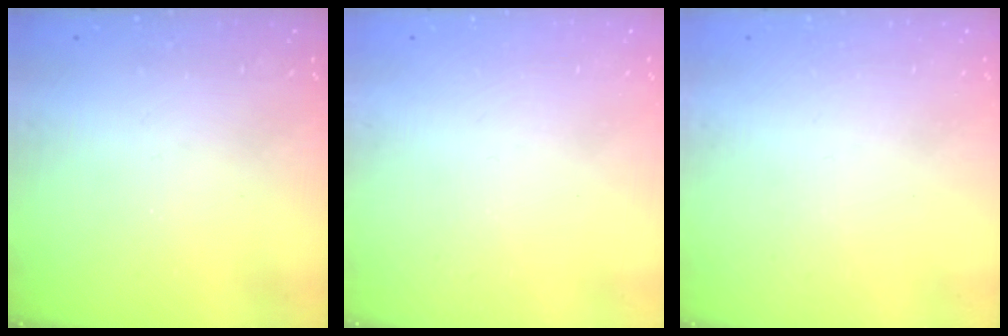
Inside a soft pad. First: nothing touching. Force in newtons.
{"total": 0.0}
{"total": 0.0}